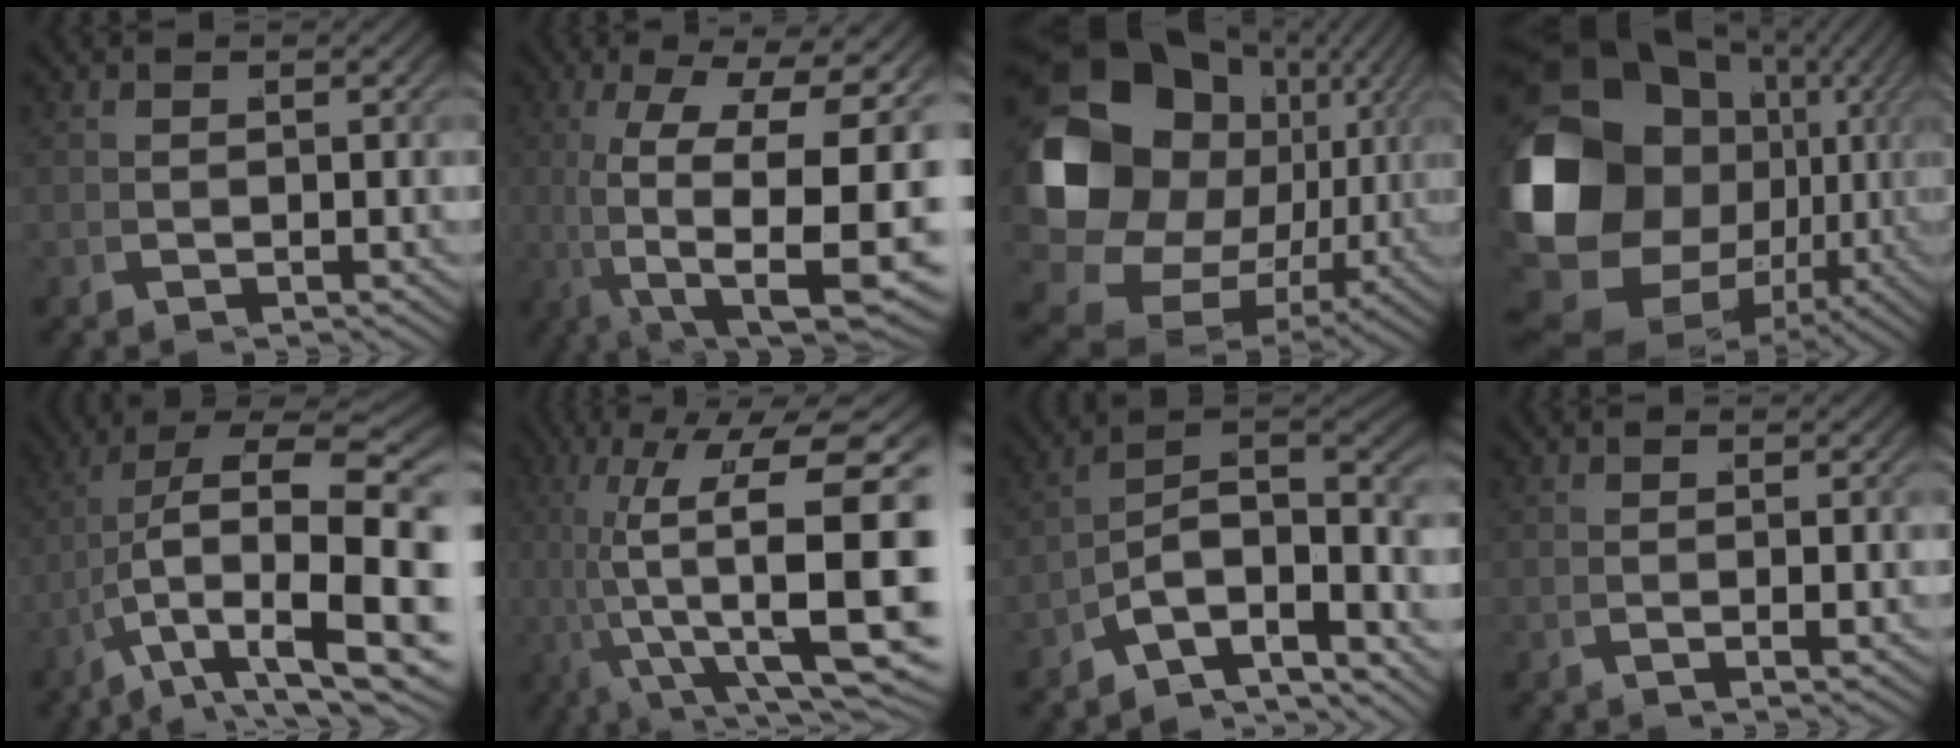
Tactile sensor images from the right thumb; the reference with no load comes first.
{"total": 17.7, "force": [-1.2, 9.1, 15.1], "torque": [-0.277, -0.062, 0.020]}
{"total": 19.2, "force": [-0.1, 13.9, 13.2], "torque": [-0.272, -0.057, 0.026]}
{"total": 21.1, "force": [-1.4, 15.4, 14.4], "torque": [-0.304, -0.060, 0.003]}
{"total": 12.8, "force": [-0.3, 6.2, 11.2], "torque": [-0.202, -0.037, 0.024]}
{"total": 15.5, "force": [1.4, 7.8, 13.3], "torque": [-0.242, -0.050, 0.055]}
{"total": 13.4, "force": [-2.1, 9.6, 9.1], "torque": [-0.169, -0.048, -0.029]}
{"total": 0.6, "force": [0.2, 0.1, 0.6], "torque": [-0.009, 0.004, 0.001]}